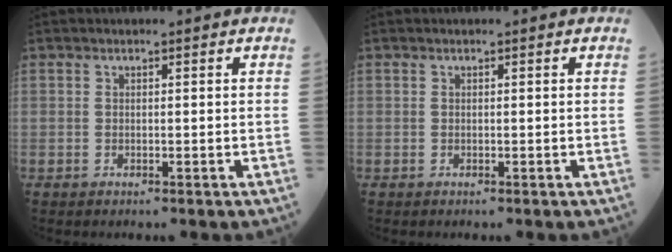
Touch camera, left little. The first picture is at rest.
{"total": 0.0}